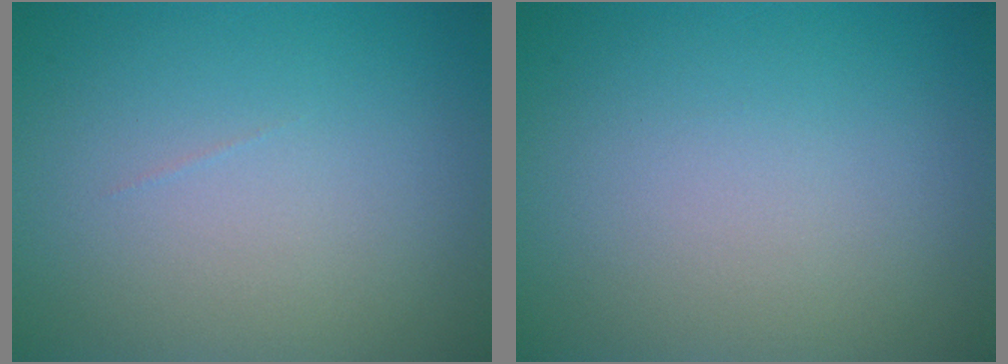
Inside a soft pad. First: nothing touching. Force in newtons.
{"total": 0.0}